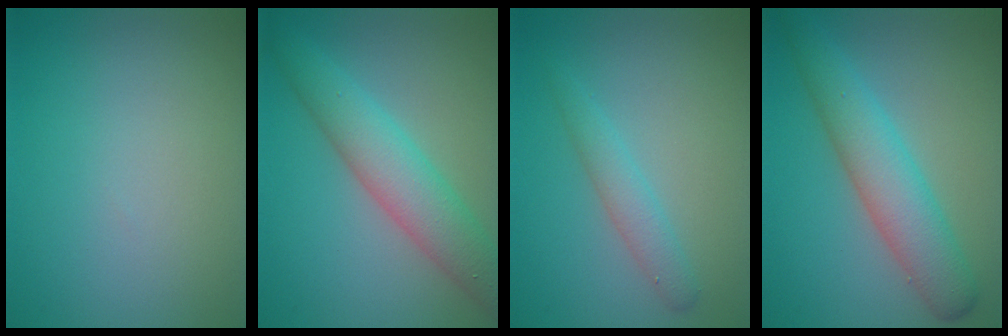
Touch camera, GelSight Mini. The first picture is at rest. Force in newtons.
{"total": 5.6, "press": 5.6, "slide": 0.2}
{"total": 2.1, "press": 2.1, "slide": 0.2}
{"total": 5.3, "press": 5.3, "slide": 0.1}